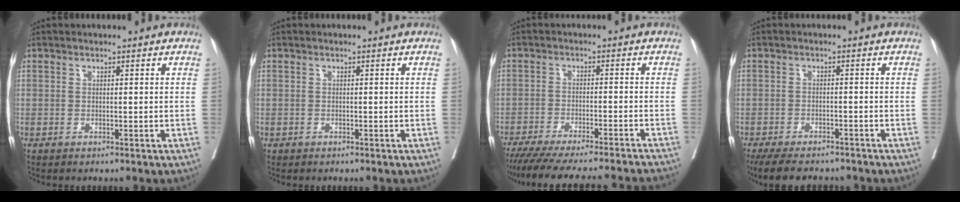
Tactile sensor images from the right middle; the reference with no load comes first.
{"total": 0.0}
{"total": 21.9, "force": [-20.0, 0.4, 9.1], "torque": [-0.125, -0.050, -0.270]}
{"total": 10.0, "force": [-8.6, 2.8, 4.1], "torque": [-0.068, -0.013, -0.122]}